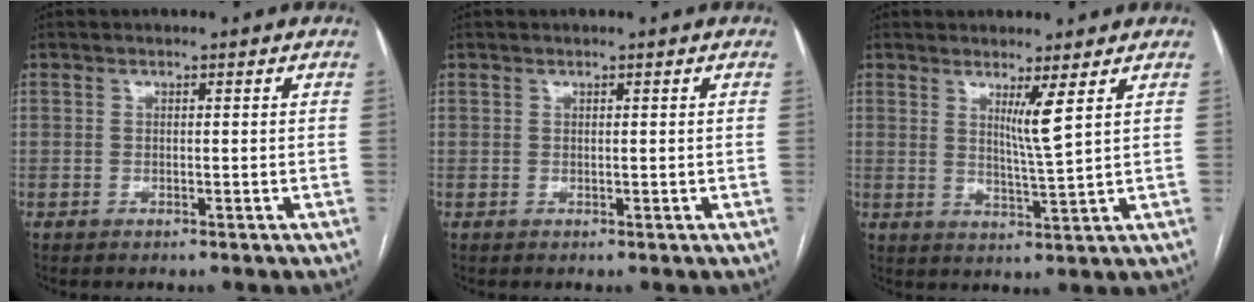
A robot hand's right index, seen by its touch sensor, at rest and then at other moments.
{"total": 0.0}
{"total": 4.1, "force": [2.0, -0.9, 3.4], "torque": [-0.061, -0.020, 0.039]}